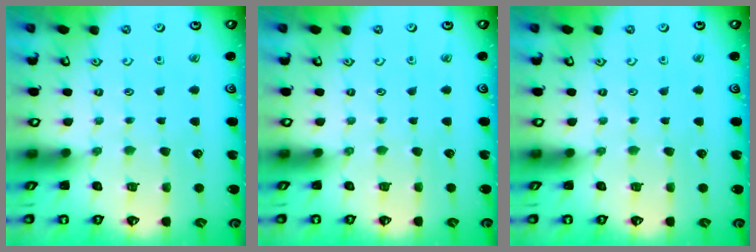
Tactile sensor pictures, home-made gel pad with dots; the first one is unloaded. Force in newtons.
{"total": 0.0}
{"total": 0.0}